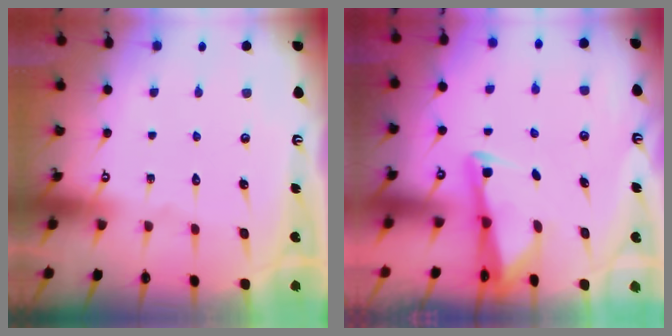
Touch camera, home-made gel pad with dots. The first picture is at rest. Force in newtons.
{"total": 2.5, "press": 2.5, "slide": 0.3}